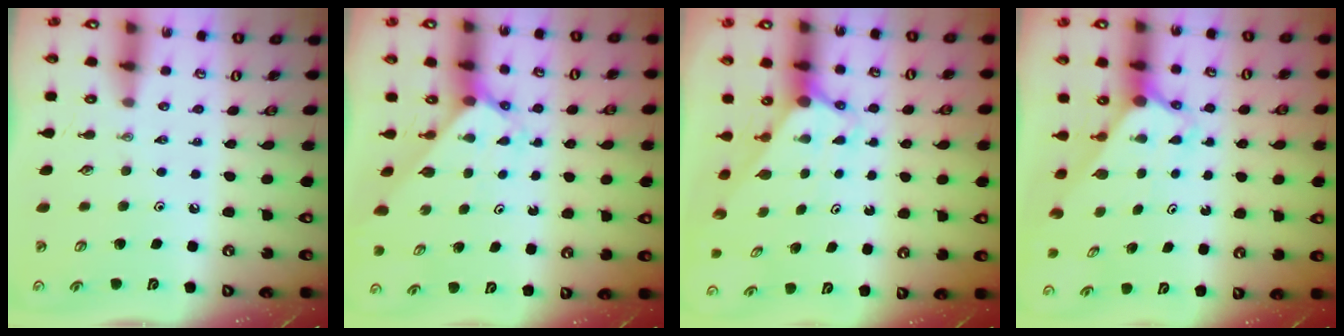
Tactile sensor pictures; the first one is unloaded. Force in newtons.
{"total": 2.5, "press": 2.5, "slide": 0.3}
{"total": 2.8, "press": 2.8, "slide": 0.0}
{"total": 2.7, "press": 2.7, "slide": 0.2}